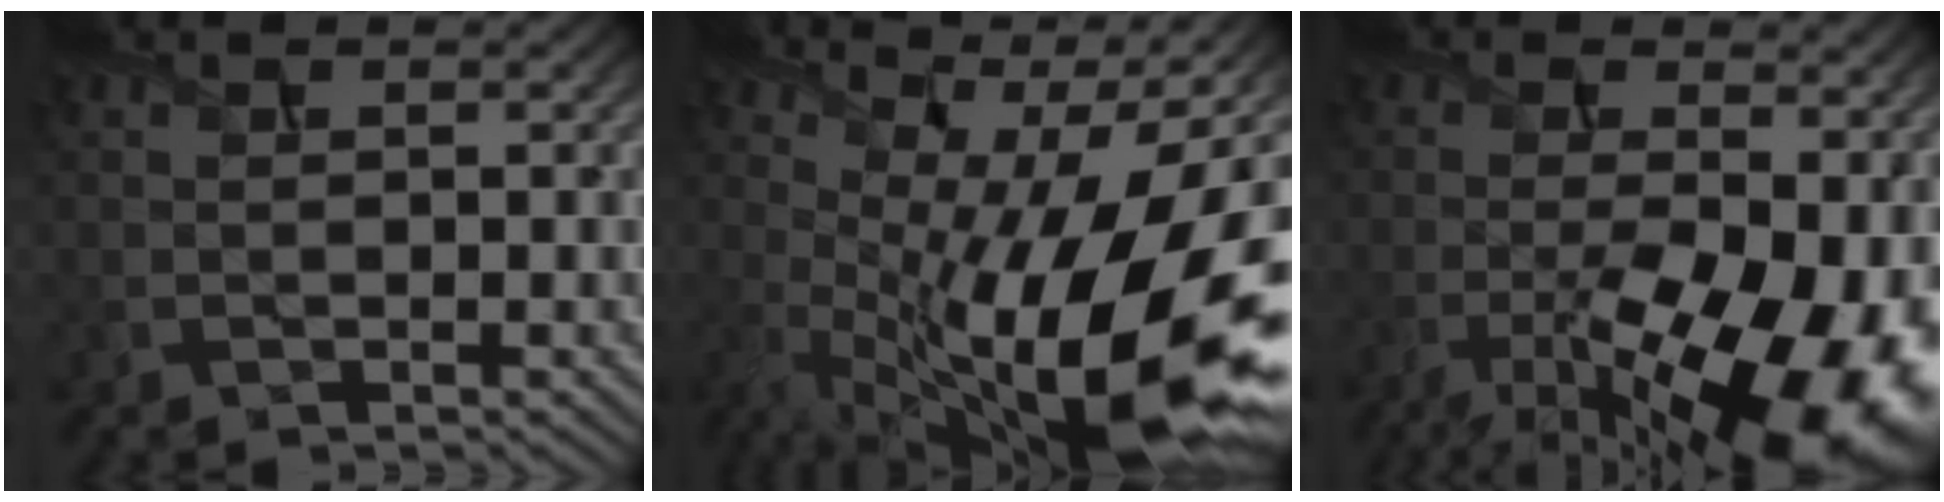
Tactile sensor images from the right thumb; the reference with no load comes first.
{"total": 20.8, "force": [-2.2, 8.9, 18.7], "torque": [-0.262, -0.009, -0.033]}
{"total": 15.8, "force": [-6.2, 6.6, 13.0], "torque": [-0.210, -0.036, -0.080]}